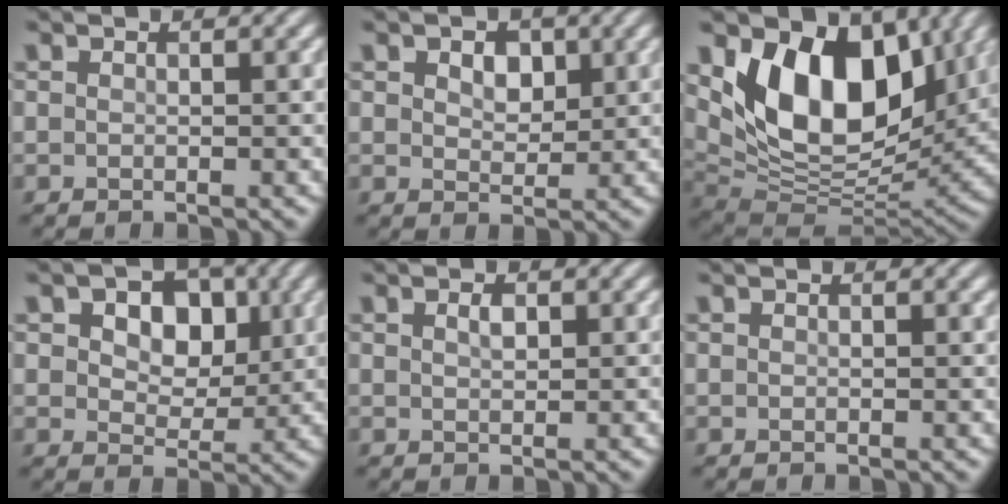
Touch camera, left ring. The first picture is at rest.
{"total": 2.8, "force": [1.1, 1.8, 1.8], "torque": [-0.030, 0.002, 0.014]}
{"total": 11.9, "force": [4.2, 7.2, 8.4], "torque": [-0.134, -0.013, 0.073]}
{"total": 6.2, "force": [1.9, 4.2, 4.2], "torque": [-0.064, 0.005, 0.012]}
{"total": 1.1, "force": [0.5, 0.5, 0.8], "torque": [-0.017, 0.001, 0.011]}
{"total": 0.0}